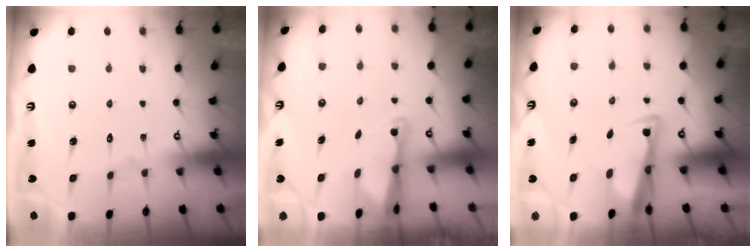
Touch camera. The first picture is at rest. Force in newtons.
{"total": 1.8, "press": 1.7, "slide": 0.4}
{"total": 3.6, "press": 3.5, "slide": 1.1}